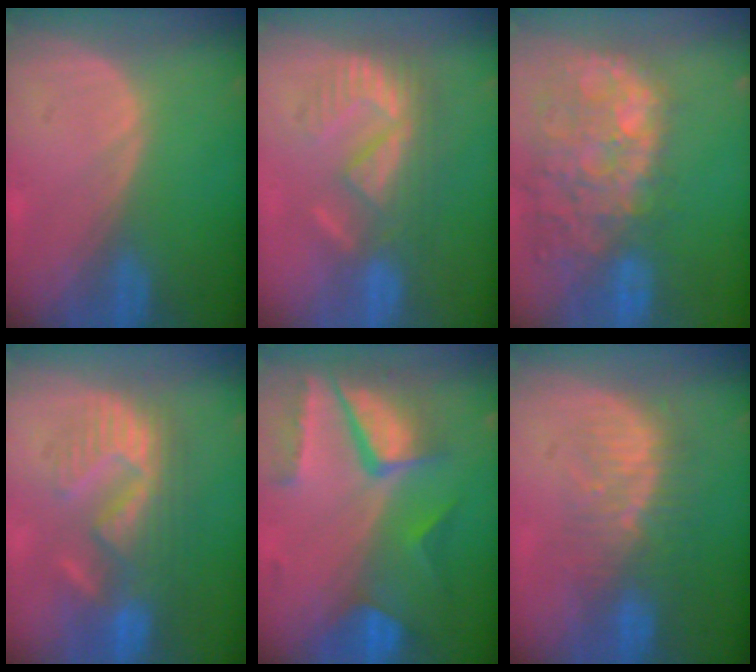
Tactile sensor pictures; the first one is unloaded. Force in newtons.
{"total": 9.5, "press": 8.1, "slide": 5.0}
{"total": 14.4, "press": 11.7, "slide": 8.4}
{"total": 10.1, "press": 9.7, "slide": 2.9}
{"total": 10.4, "press": 8.8, "slide": 5.6}
{"total": 8.5, "press": 7.8, "slide": 3.5}